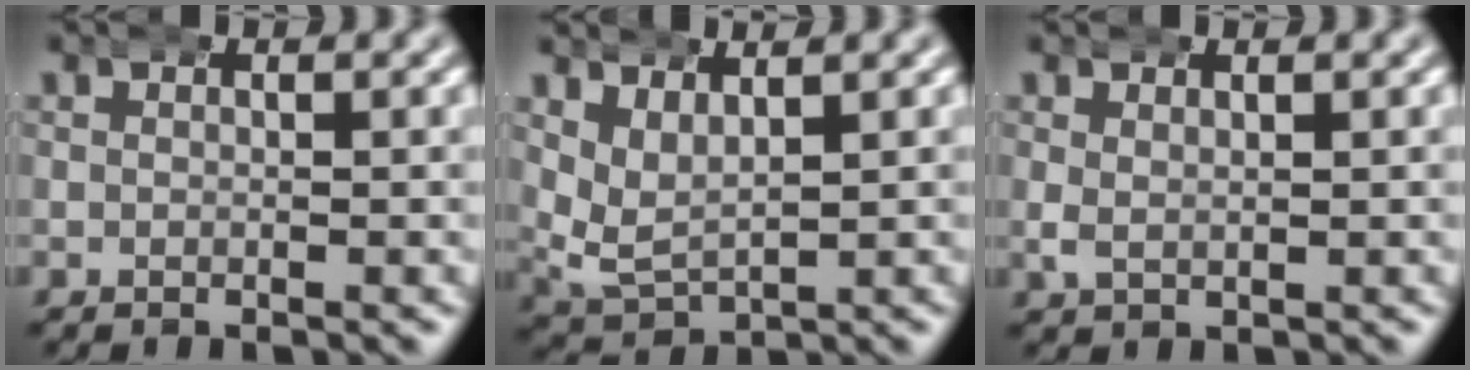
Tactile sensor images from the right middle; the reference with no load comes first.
{"total": 4.7, "force": [2.1, 3.4, 2.5], "torque": [-0.072, -0.020, 0.046]}
{"total": 0.8, "force": [0.6, 0.3, 0.5], "torque": [-0.017, -0.009, 0.019]}